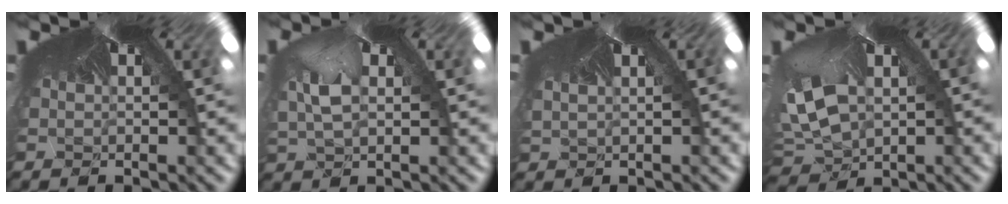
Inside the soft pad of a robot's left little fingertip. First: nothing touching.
{"total": 3.0, "force": [-1.5, 2.2, 1.4], "torque": [-0.054, -0.018, 0.017]}
{"total": 0.8, "force": [0.6, 0.3, 0.5], "torque": [-0.029, -0.002, 0.021]}
{"total": 4.7, "force": [-3.8, 2.8, -0.4], "torque": [-0.045, -0.065, -0.020]}